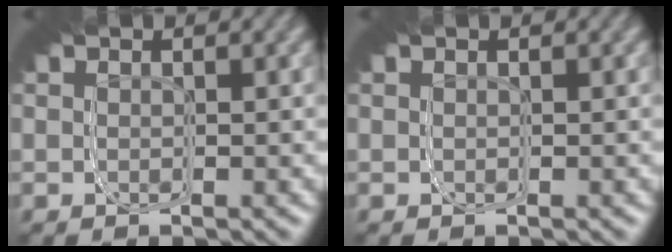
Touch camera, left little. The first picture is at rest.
{"total": 0.0}